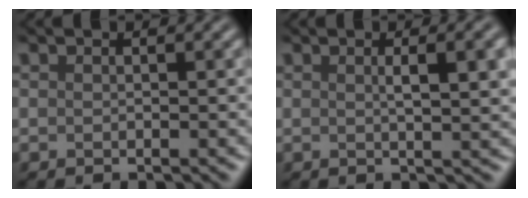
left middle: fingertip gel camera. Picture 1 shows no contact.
{"total": 4.0, "force": [0.5, 0.5, 3.9], "torque": [-0.040, 0.001, 0.016]}